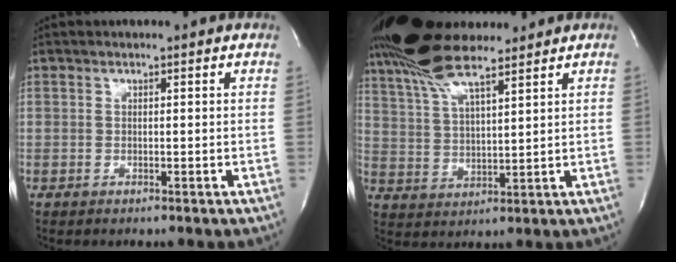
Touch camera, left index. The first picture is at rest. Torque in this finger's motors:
{"motor_torque": [1.07, -1.06, 0.61, 0.21]}